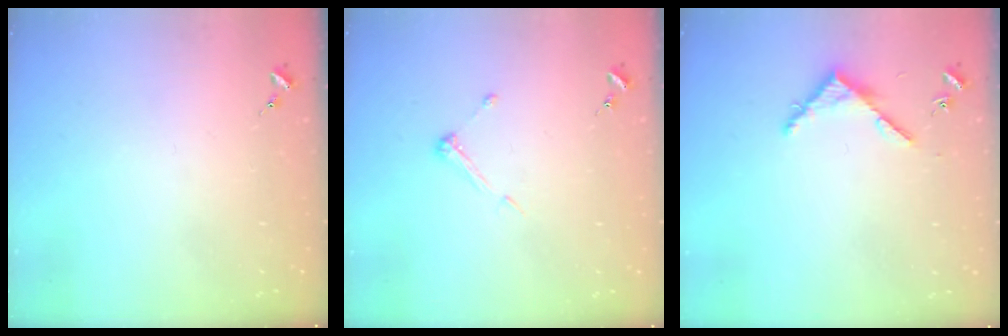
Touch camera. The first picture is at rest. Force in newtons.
{"total": 5.7, "press": 5.7, "slide": 0.4}
{"total": 3.7, "press": 3.7, "slide": 0.3}